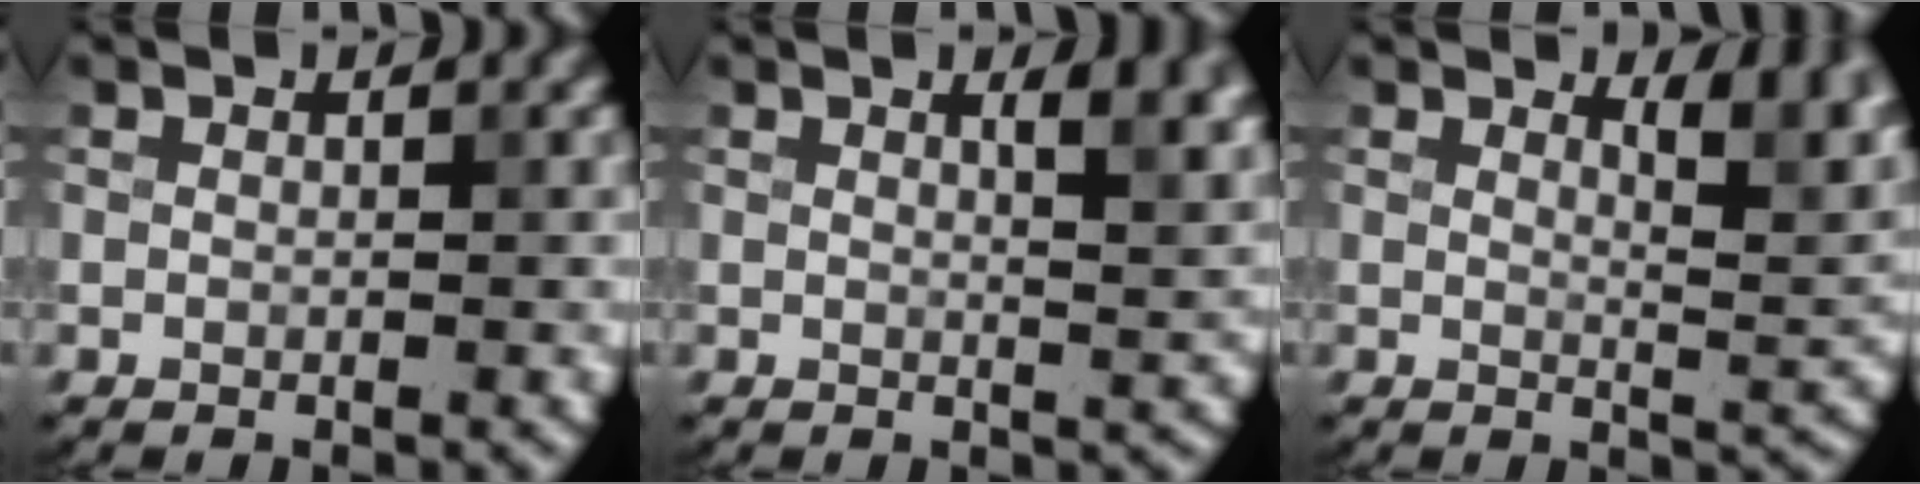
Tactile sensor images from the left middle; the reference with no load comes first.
{"total": 5.1, "force": [2.1, 2.0, 4.3], "torque": [-0.028, 0.011, 0.020]}
{"total": 4.8, "force": [2.9, 1.6, 3.5], "torque": [-0.037, -0.003, 0.040]}